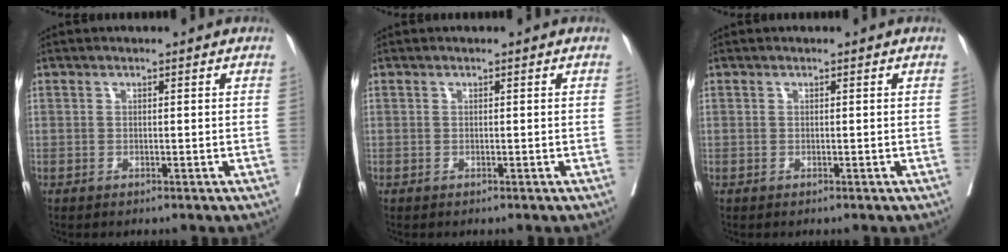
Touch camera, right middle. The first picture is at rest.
{"total": 0.0}
{"total": 0.0}